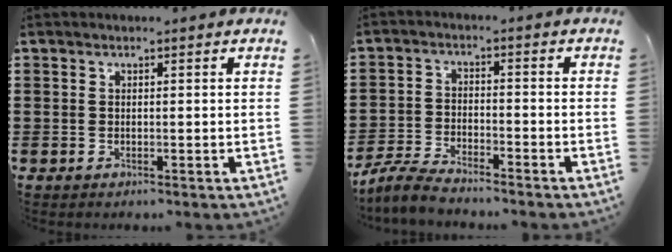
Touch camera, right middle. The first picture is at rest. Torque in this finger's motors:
{"motor_torque": [0.99, -0.38, 0.03, 0.04]}